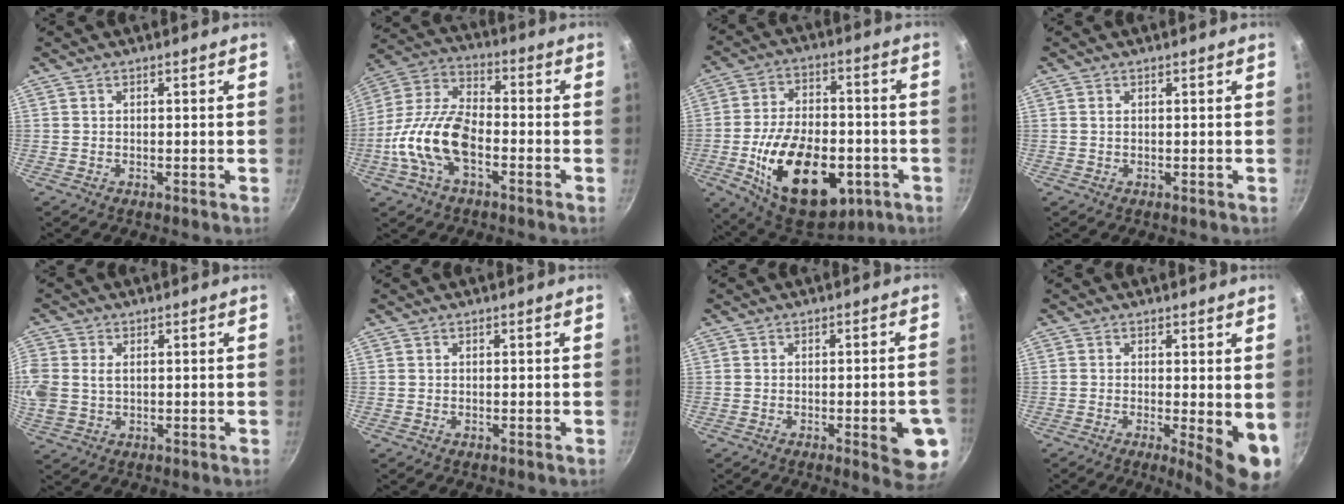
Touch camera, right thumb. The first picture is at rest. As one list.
[{"total": 15.2, "force": [-4.6, 7.9, 12.2], "torque": [-0.223, 0.042, -0.105]}, {"total": 23.8, "force": [-6.8, 13.9, 18.1], "torque": [-0.274, 0.021, -0.096]}, {"total": 0.5, "force": [0.1, 0.4, 0.4], "torque": [-0.007, 0.002, 0.002]}, {"total": 10.3, "force": [1.2, 7.9, 6.5], "torque": [-0.162, 0.011, 0.024]}, {"total": 0.0}, {"total": 8.9, "force": [-2.6, 2.3, 8.2], "torque": [-0.083, 0.005, -0.031]}, {"total": 8.1, "force": [-0.9, 2.0, 7.8], "torque": [-0.094, -0.013, -0.008]}]